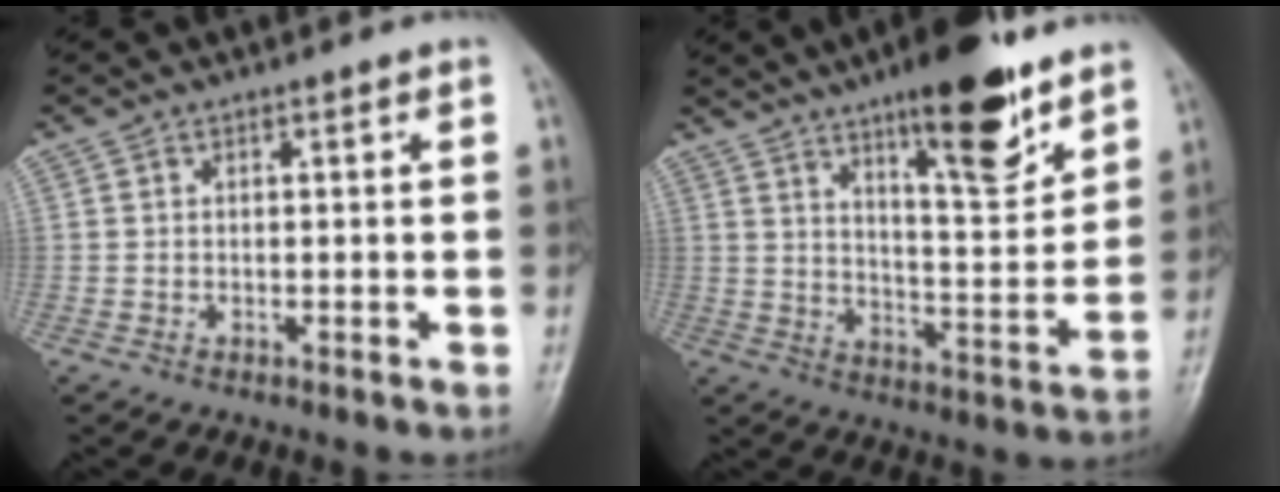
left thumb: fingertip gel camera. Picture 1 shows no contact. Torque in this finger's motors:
{"motor_torque": [1.07, 0.11, 1.36, -1.41, 0.38]}